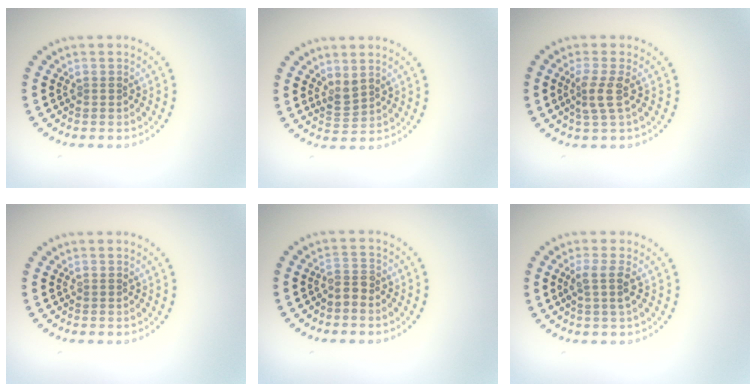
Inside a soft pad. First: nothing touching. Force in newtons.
{"total": 1.4, "press": 1.3, "slide": 0.7}
{"total": 2.4, "press": 1.8, "slide": 1.6}
{"total": 0.0}
{"total": 1.8, "press": 1.4, "slide": 1.2}
{"total": 1.9, "press": 1.6, "slide": 1.0}